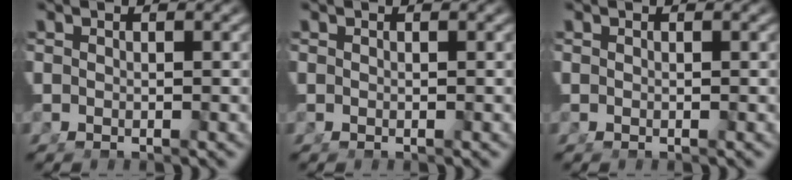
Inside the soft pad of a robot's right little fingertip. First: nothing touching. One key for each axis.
{"total": 0.0}
{"total": 0.0}